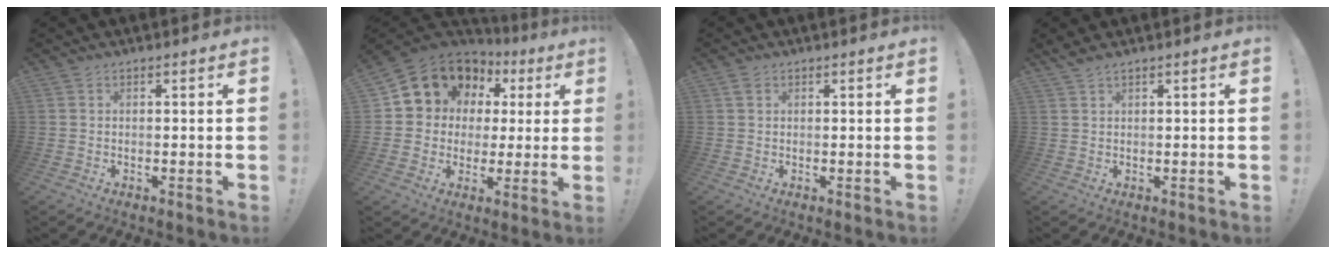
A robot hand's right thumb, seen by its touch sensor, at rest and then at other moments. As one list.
[{"total": 11.4, "force": [5.4, 9.5, 3.0], "torque": [-0.052, -0.039, 0.117]}, {"total": 1.5, "force": [0.9, 1.0, 0.6], "torque": [-0.008, 0.002, 0.016]}, {"total": 1.6, "force": [1.2, 0.1, 1.0], "torque": [-0.023, -0.002, 0.022]}]